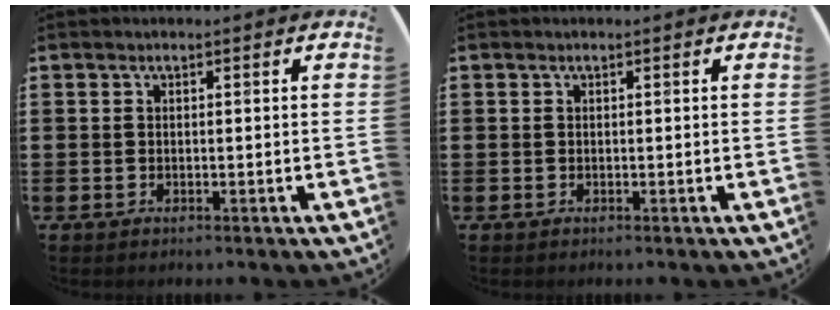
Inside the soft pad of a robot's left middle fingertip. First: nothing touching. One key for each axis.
{"total": 0.0}